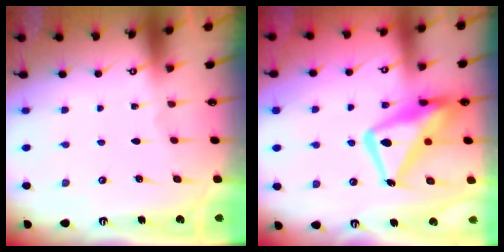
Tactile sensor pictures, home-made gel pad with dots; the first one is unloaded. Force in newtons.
{"total": 16.7, "press": 16.7, "slide": 1.5}